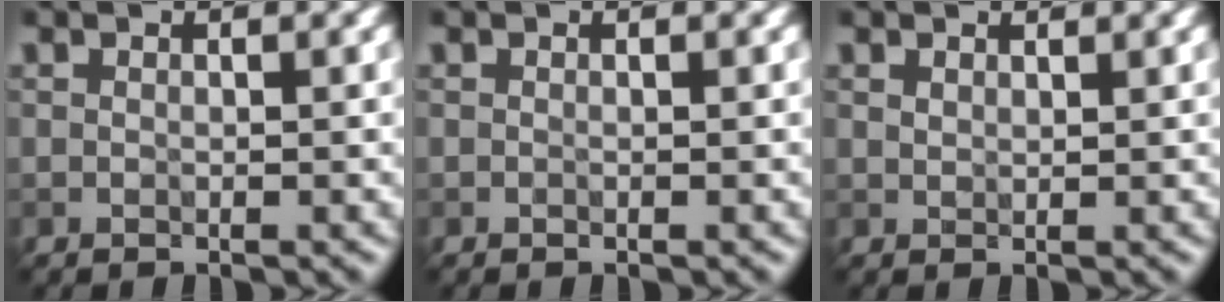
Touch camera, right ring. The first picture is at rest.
{"total": 0.0}
{"total": 1.1, "force": [0.8, 0.6, 0.4], "torque": [-0.009, 0.002, 0.017]}